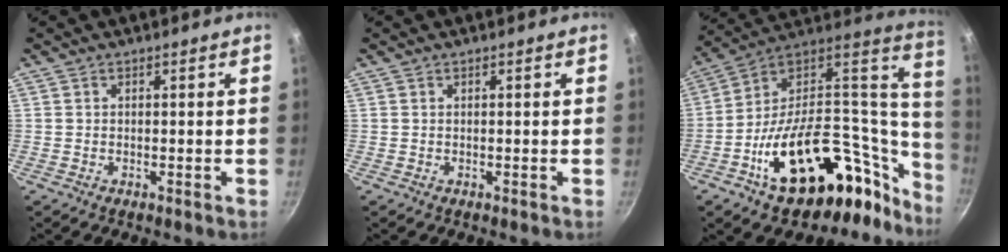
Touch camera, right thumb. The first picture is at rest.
{"total": 0.0}
{"total": 36.8, "force": [-10.0, 21.9, 27.9], "torque": [-0.381, 0.081, -0.137]}